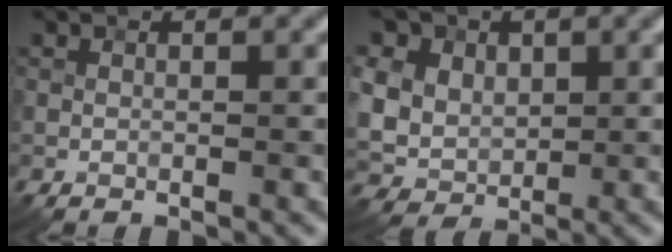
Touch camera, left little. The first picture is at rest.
{"total": 13.5, "force": [4.9, 10.9, 6.2], "torque": [-0.149, 0.031, 0.075]}